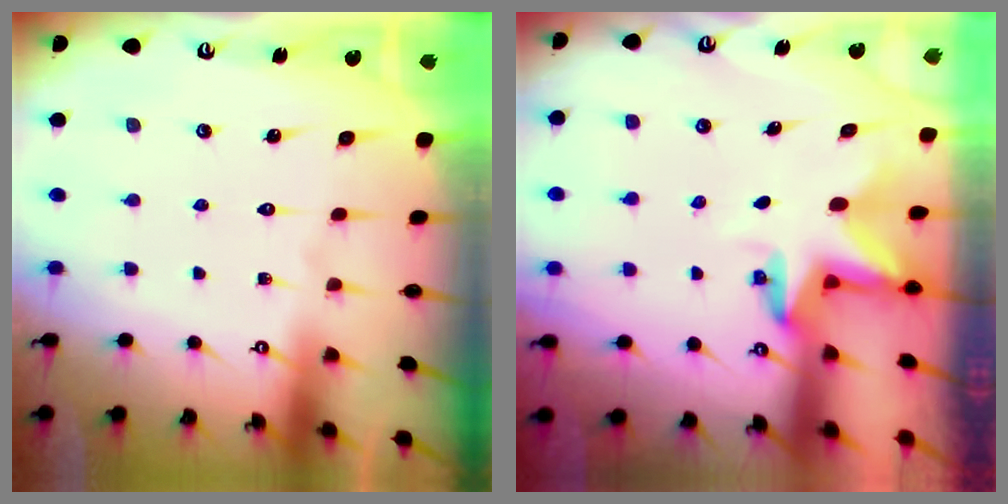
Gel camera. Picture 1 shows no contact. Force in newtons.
{"total": 2.9, "press": 2.9, "slide": 0.1}